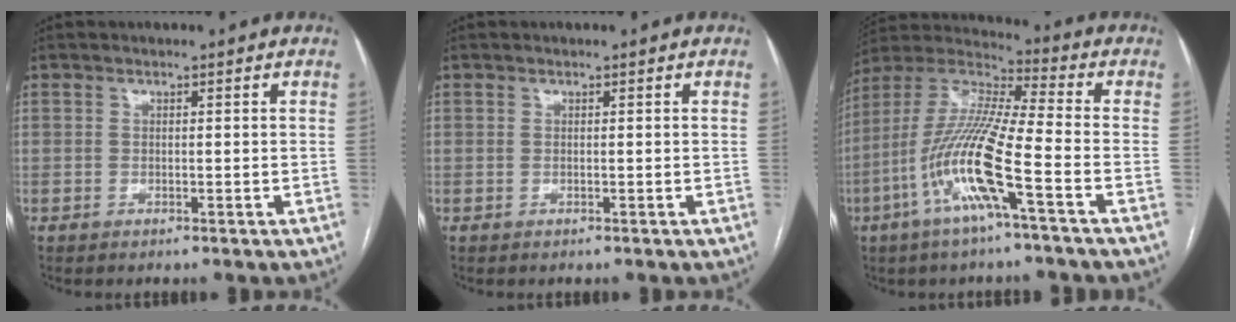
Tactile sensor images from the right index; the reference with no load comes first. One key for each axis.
{"total": 0.0}
{"total": 14.9, "fx": -5.8, "fy": 0.6, "fz": 13.8, "tx": -0.290, "ty": -0.004, "tz": -0.120}